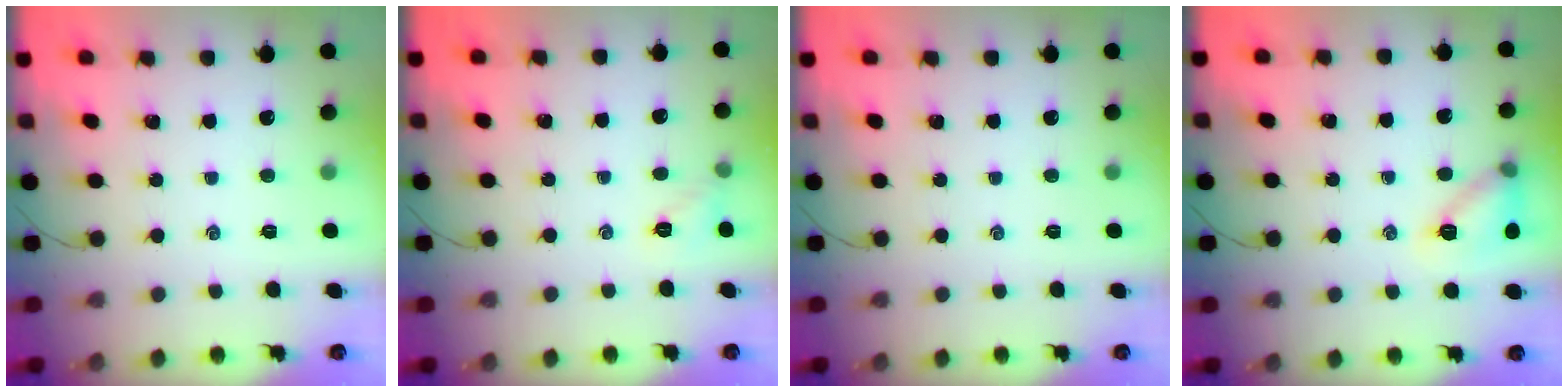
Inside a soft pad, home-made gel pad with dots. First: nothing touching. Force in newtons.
{"total": 5.6, "press": 5.4, "slide": 1.6}
{"total": 0.0}
{"total": 11.7, "press": 11.7, "slide": 0.8}